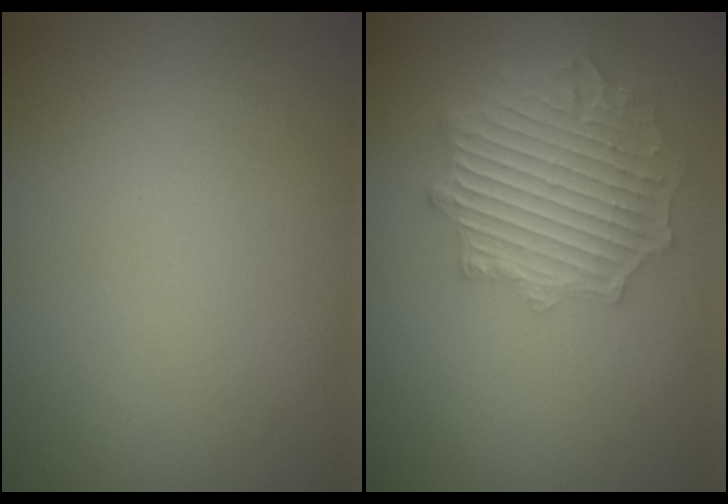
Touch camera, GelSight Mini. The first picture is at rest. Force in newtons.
{"total": 6.4, "press": 4.9, "slide": 4.0}